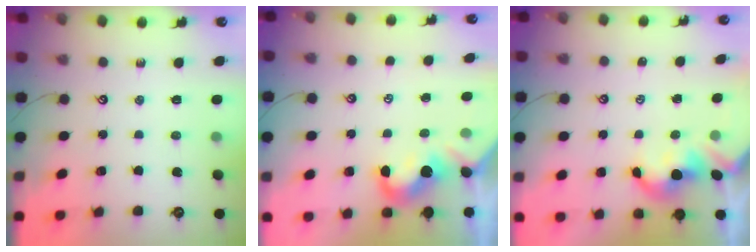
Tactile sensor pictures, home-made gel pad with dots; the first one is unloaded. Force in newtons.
{"total": 1.4, "press": 1.2, "slide": 0.7}
{"total": 2.7, "press": 2.7, "slide": 0.1}